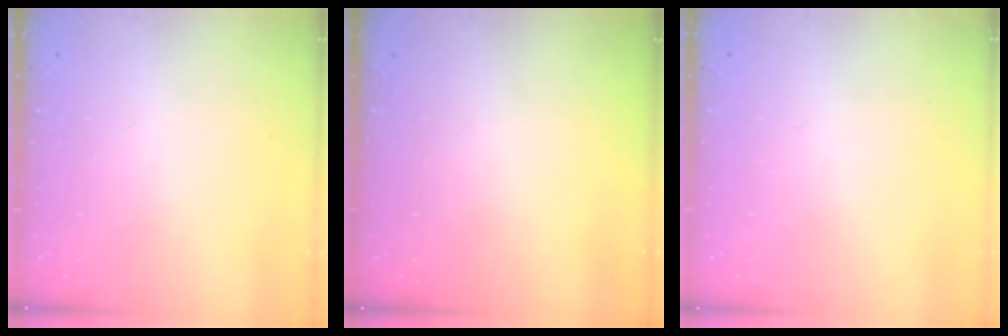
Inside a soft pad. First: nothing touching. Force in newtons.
{"total": 0.0}
{"total": 2.6, "press": 2.6, "slide": 0.2}